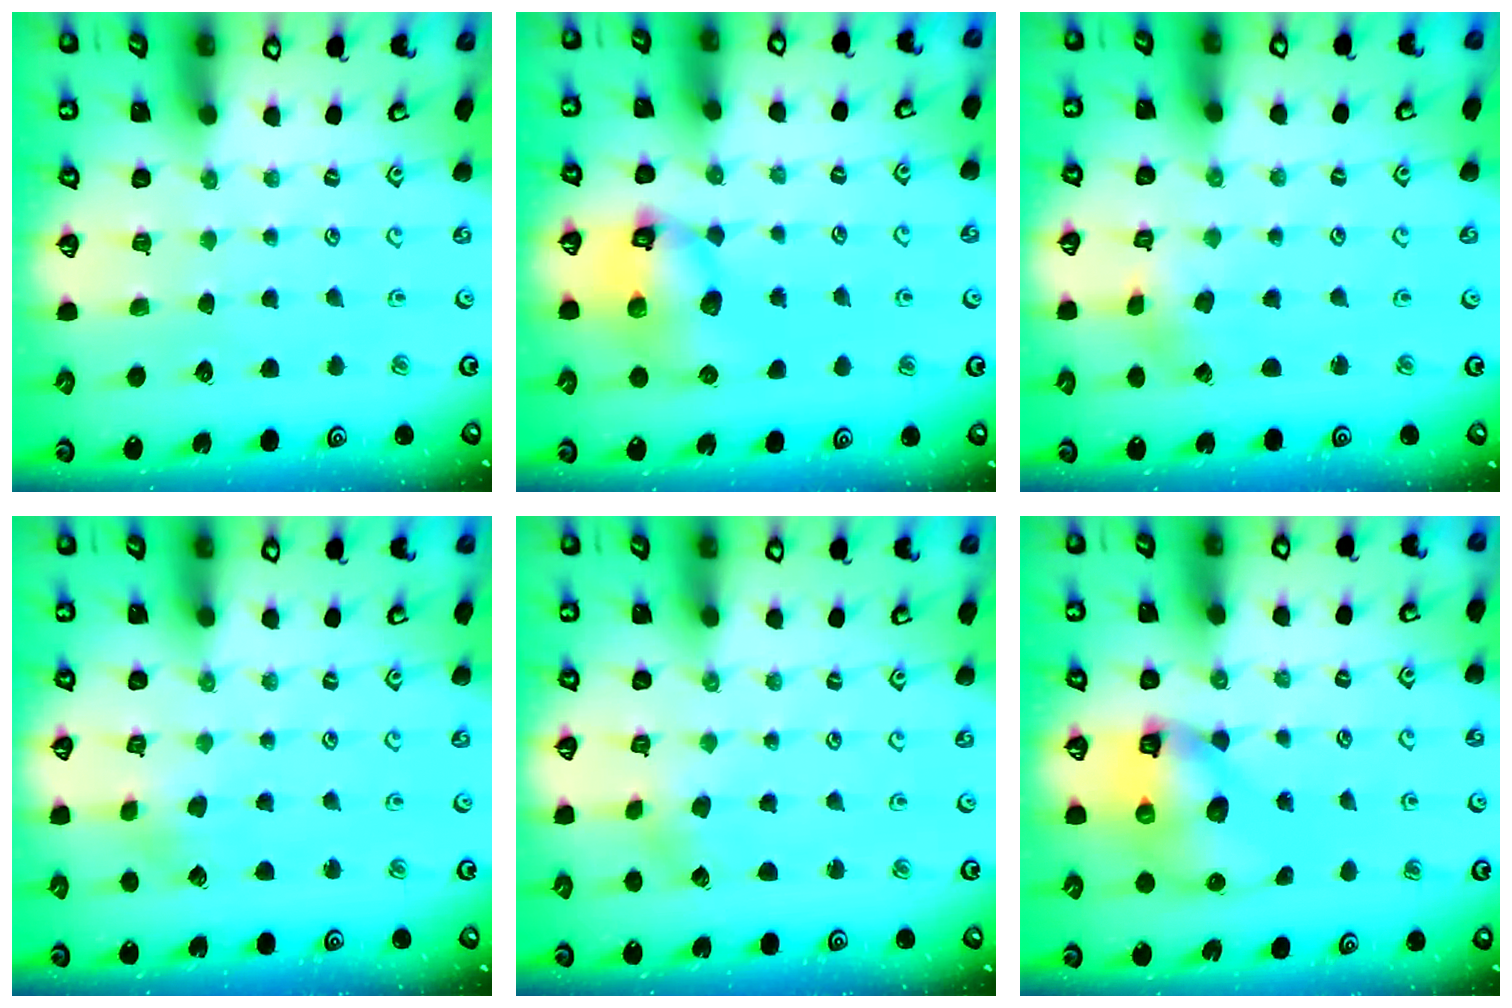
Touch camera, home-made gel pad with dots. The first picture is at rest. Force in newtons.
{"total": 10.8, "press": 10.7, "slide": 1.4}
{"total": 1.1, "press": 1.0, "slide": 0.4}
{"total": 2.8, "press": 2.8, "slide": 0.2}
{"total": 1.1, "press": 1.1, "slide": 0.1}
{"total": 10.8, "press": 10.7, "slide": 1.5}